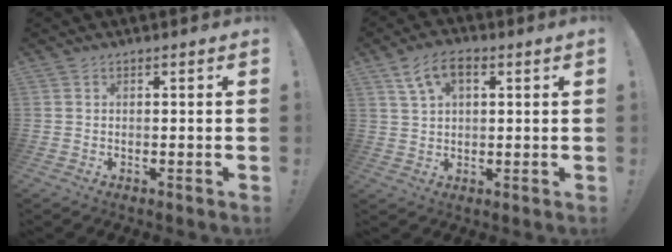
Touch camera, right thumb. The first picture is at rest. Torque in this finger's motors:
{"motor_torque": [0.09, 0.11, 0.20, 0.16, 0.00]}